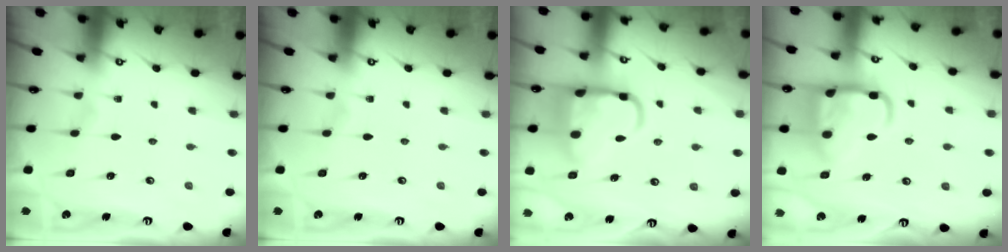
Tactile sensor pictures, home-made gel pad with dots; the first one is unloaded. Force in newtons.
{"total": 0.0}
{"total": 14.0, "press": 13.9, "slide": 1.6}
{"total": 17.6, "press": 17.5, "slide": 1.8}